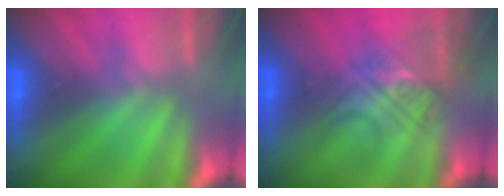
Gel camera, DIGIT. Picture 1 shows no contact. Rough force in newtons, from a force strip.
{"total": 2.4}